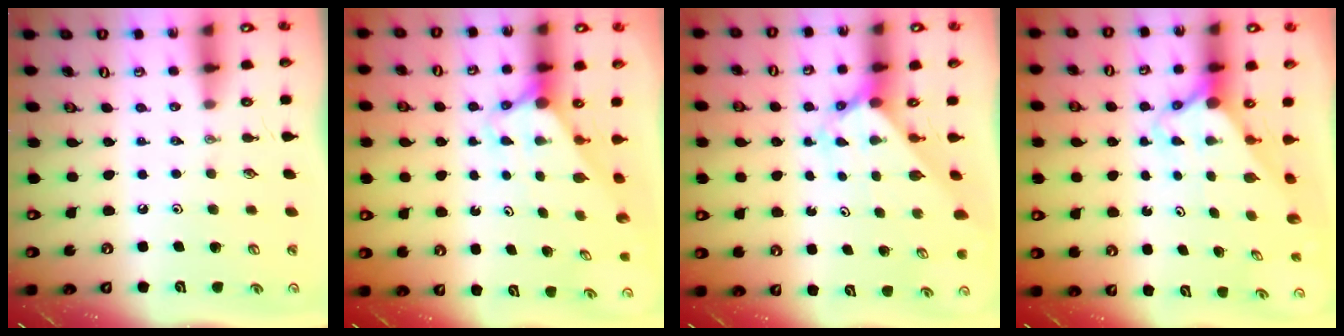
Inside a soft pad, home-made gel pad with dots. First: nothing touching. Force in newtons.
{"total": 2.6, "press": 2.6, "slide": 0.0}
{"total": 2.4, "press": 2.4, "slide": 0.3}
{"total": 3.0, "press": 3.0, "slide": 0.3}